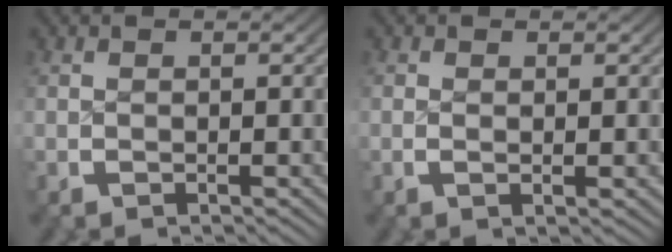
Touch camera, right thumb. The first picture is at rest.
{"total": 0.6, "force": [0.1, 0.0, 0.6], "torque": [-0.011, -0.006, 0.005]}